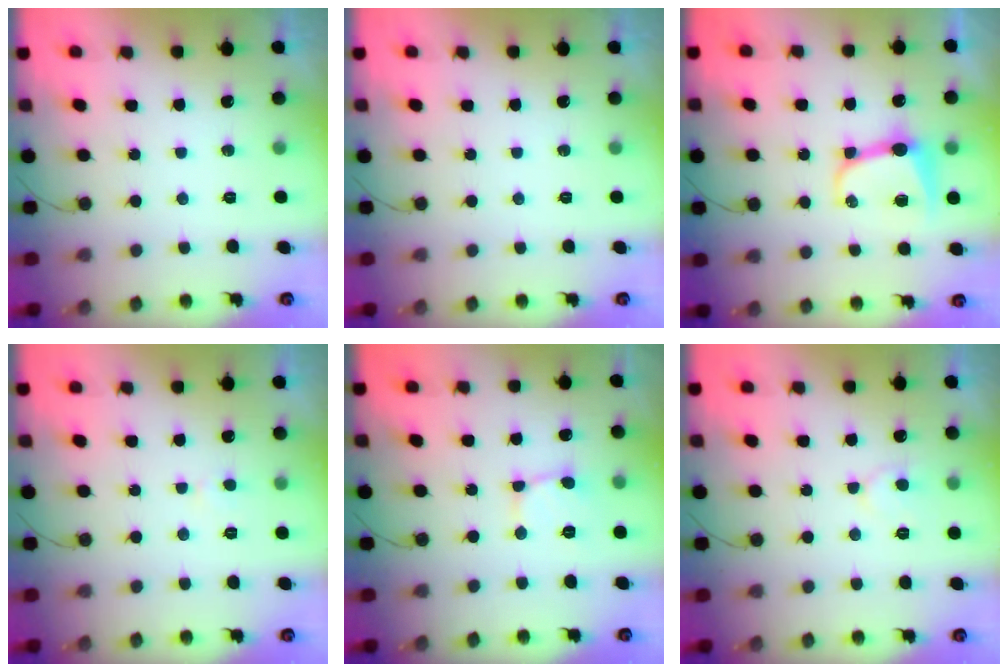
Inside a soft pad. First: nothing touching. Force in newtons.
{"total": 0.0}
{"total": 10.0, "press": 10.0, "slide": 0.9}
{"total": 2.8, "press": 2.8, "slide": 0.3}
{"total": 2.1, "press": 2.1, "slide": 0.2}
{"total": 5.4, "press": 5.4, "slide": 0.3}